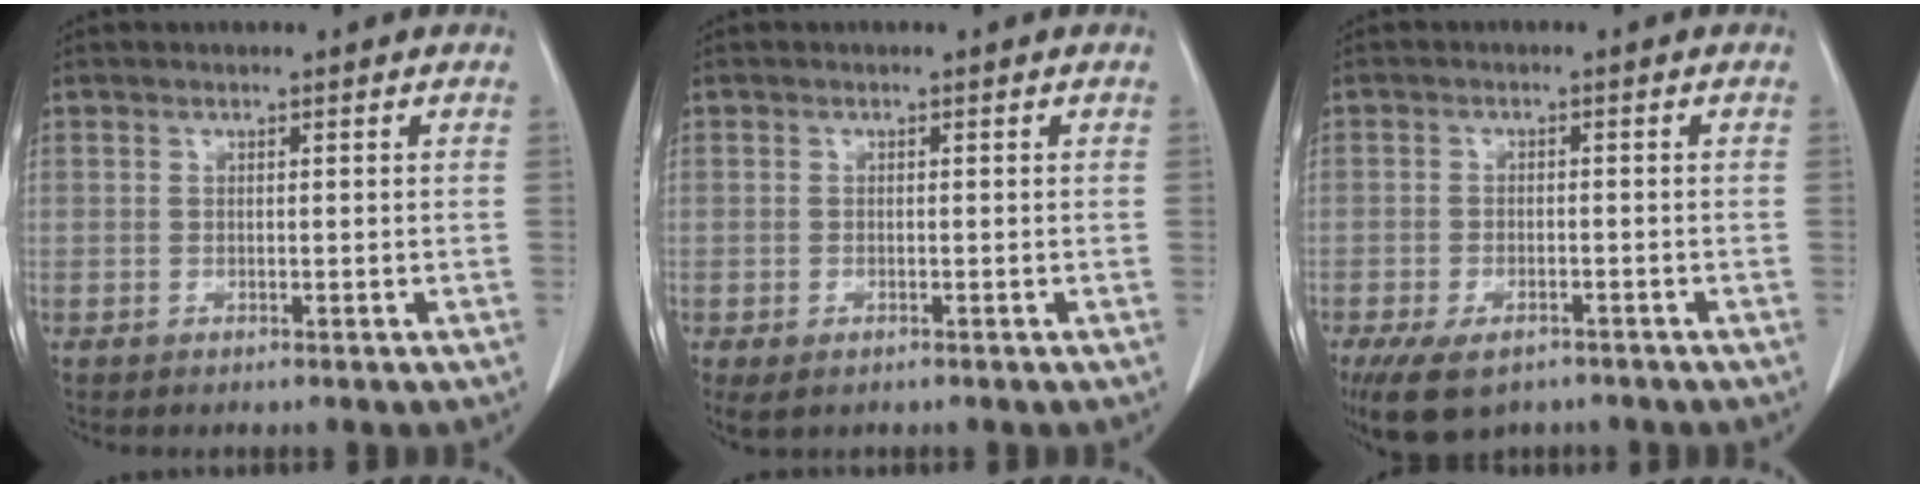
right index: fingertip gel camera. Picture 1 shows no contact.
{"total": 2.1, "force": [-1.1, 1.0, 1.5], "torque": [-0.031, -0.005, -0.010]}
{"total": 8.5, "force": [-5.9, 3.9, 4.7], "torque": [-0.084, -0.009, -0.092]}